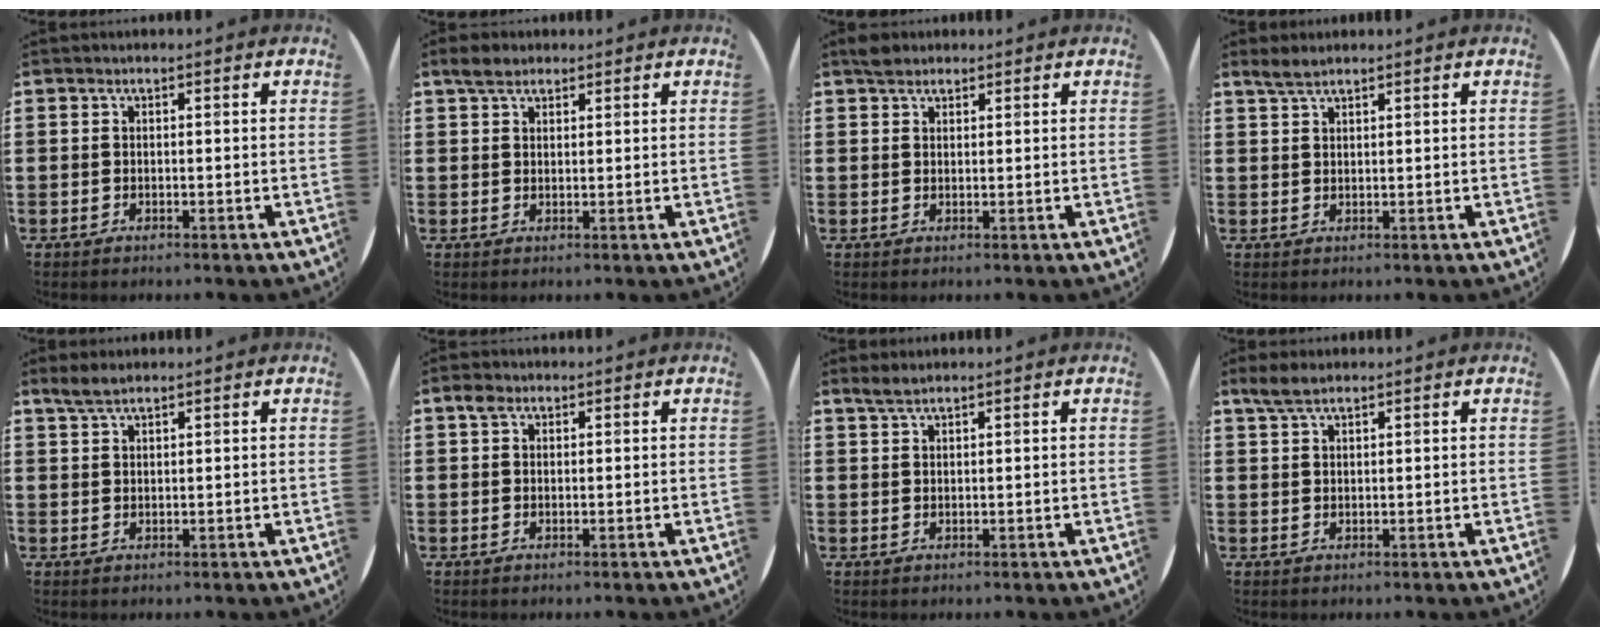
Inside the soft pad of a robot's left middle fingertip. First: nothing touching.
{"total": 2.4, "force": [2.0, 1.0, 0.8], "torque": [-0.012, 0.004, 0.037]}
{"total": 1.7, "force": [1.5, 0.7, 0.3], "torque": [-0.001, 0.003, 0.028]}
{"total": 2.0, "force": [1.7, 0.3, 0.8], "torque": [-0.019, 0.003, 0.033]}
{"total": 2.3, "force": [2.0, 0.5, 1.1], "torque": [-0.025, 0.004, 0.037]}
{"total": 1.6, "force": [1.0, 1.1, 0.6], "torque": [-0.007, 0.002, 0.018]}
{"total": 1.7, "force": [1.5, 0.3, 0.7], "torque": [-0.015, 0.003, 0.027]}
{"total": 2.9, "force": [2.3, 0.8, 1.5], "torque": [-0.034, 0.005, 0.042]}